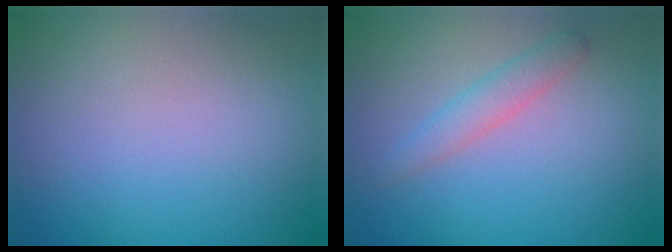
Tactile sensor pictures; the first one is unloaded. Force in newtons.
{"total": 2.0, "press": 2.0, "slide": 0.1}